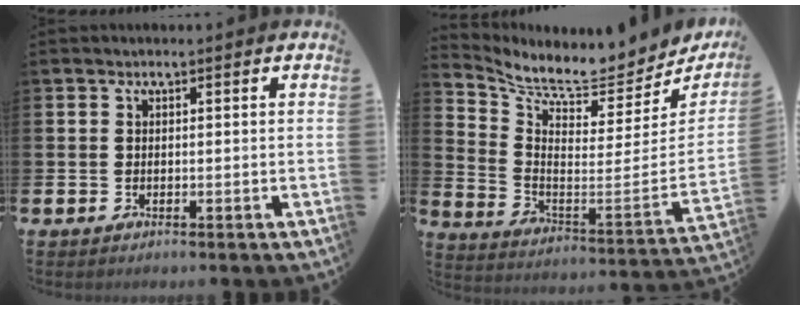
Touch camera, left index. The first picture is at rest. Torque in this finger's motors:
{"motor_torque": [1.63, -0.50, 0.03, 0.03]}